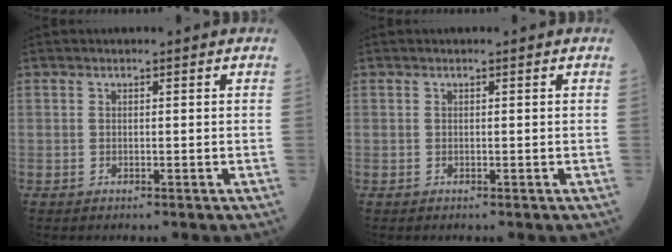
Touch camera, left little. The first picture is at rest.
{"total": 0.0}